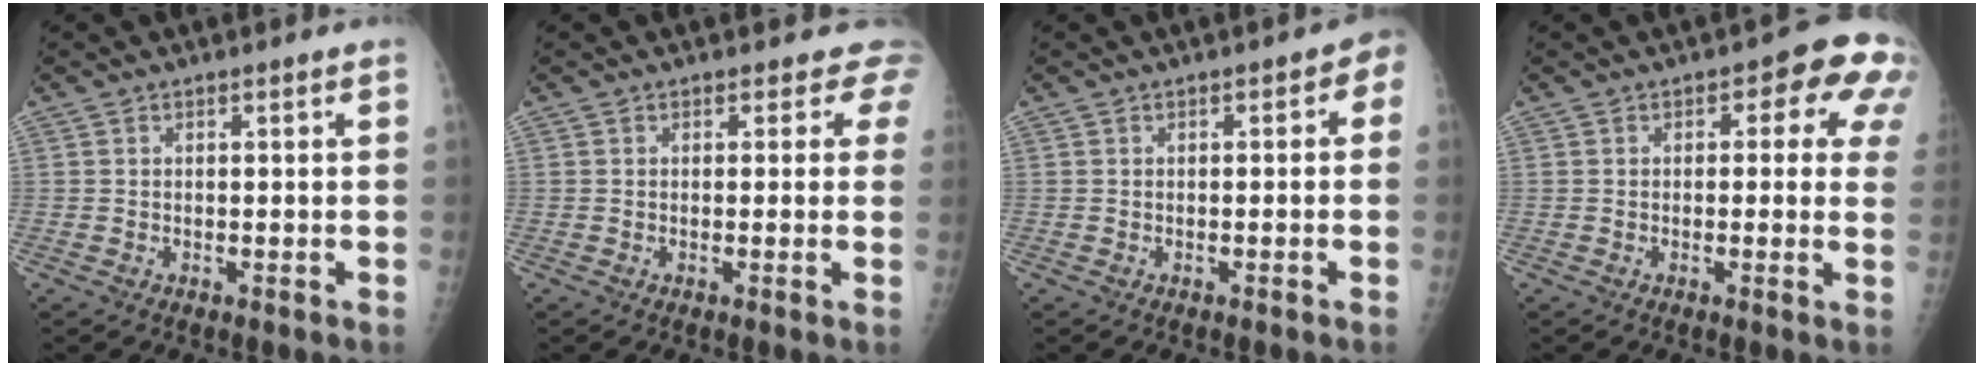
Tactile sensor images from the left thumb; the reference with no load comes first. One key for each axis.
{"total": 2.7, "fx": 2.2, "fy": 1.5, "fz": 0.0, "tx": 0.031, "ty": -0.011, "tz": 0.001}
{"total": 2.5, "fx": 0.0, "fy": 1.4, "fz": 2.1, "tx": -0.005, "ty": 0.009, "tz": -0.010}
{"total": 9.0, "fx": 2.8, "fy": 4.4, "fz": 7.3, "tx": -0.032, "ty": 0.005, "tz": 0.020}